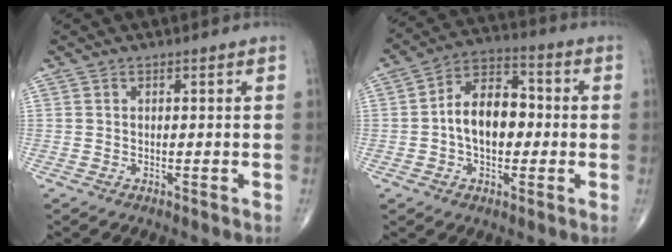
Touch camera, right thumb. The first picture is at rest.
{"total": 11.5, "force": [-0.6, 7.2, 8.9], "torque": [-0.125, 0.032, -0.022]}